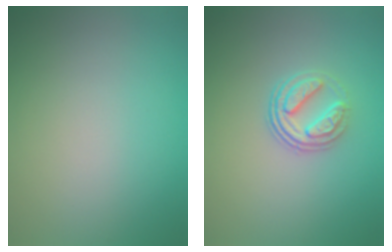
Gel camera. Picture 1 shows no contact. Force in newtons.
{"total": 3.1, "press": 2.6, "slide": 1.7}